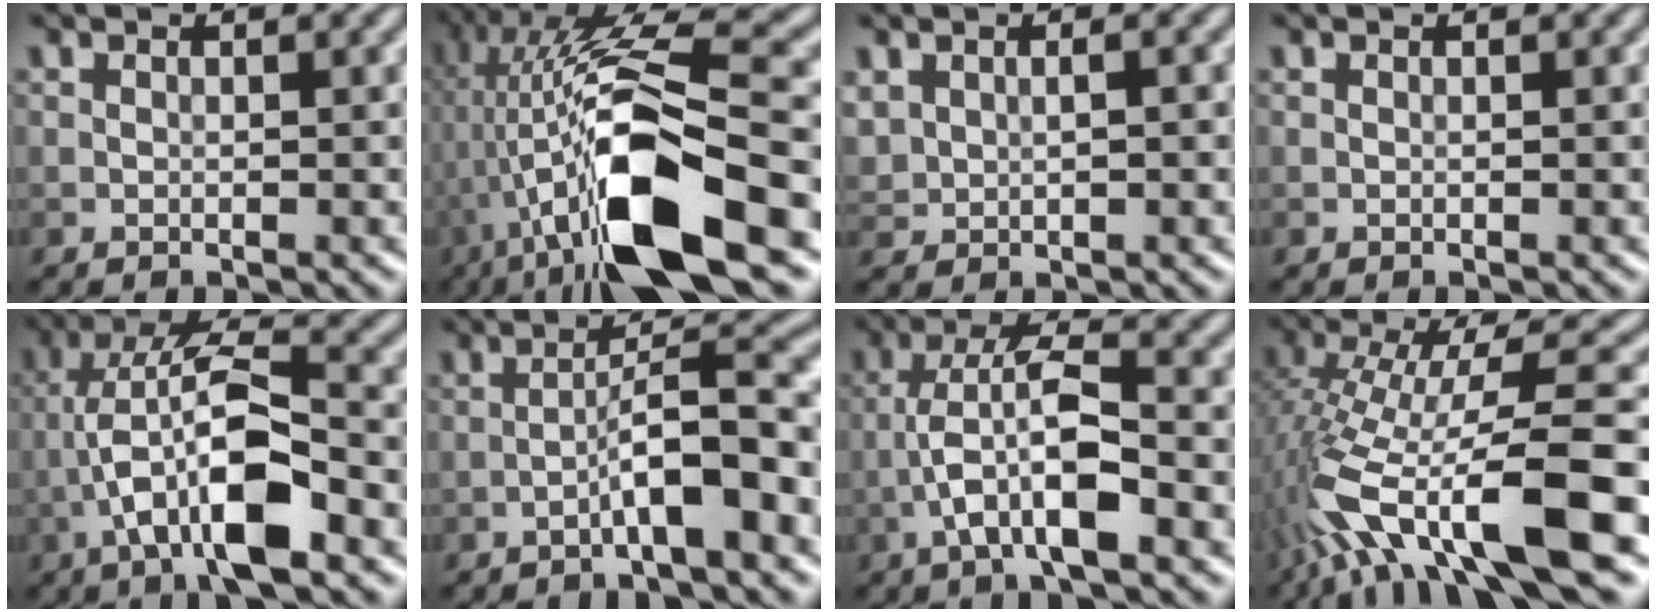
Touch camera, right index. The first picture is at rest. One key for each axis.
{"total": 14.4, "fx": -3.8, "fy": 3.8, "fz": 13.3, "tx": -0.254, "ty": 0.014, "tz": -0.061}
{"total": 1.9, "fx": 0.4, "fy": 1.3, "fz": 1.3, "tx": -0.029, "ty": -0.001, "tz": 0.014}
{"total": 0.0}
{"total": 9.1, "fx": -3.0, "fy": 2.8, "fz": 8.2, "tx": -0.161, "ty": 0.014, "tz": -0.059}
{"total": 5.8, "fx": -2.6, "fy": 0.8, "fz": 5.1, "tx": -0.080, "ty": 0.027, "tz": -0.045}
{"total": 6.5, "fx": -2.4, "fy": 1.5, "fz": 5.9, "tx": -0.112, "ty": 0.012, "tz": -0.048}
{"total": 12.7, "fx": -5.1, "fy": 3.2, "fz": 11.2, "tx": -0.203, "ty": 0.013, "tz": -0.087}